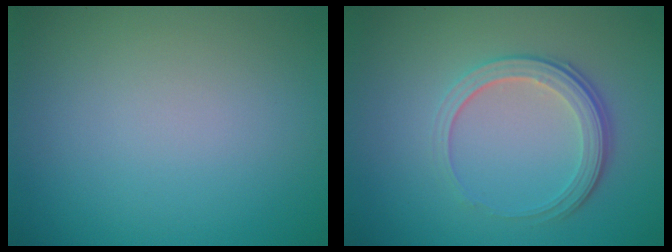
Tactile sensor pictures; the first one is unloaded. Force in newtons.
{"total": 3.8, "press": 2.8, "slide": 2.6}